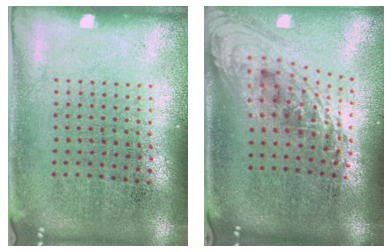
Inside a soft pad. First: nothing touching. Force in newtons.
{"total": 2.2, "press": 1.6, "slide": 1.6}